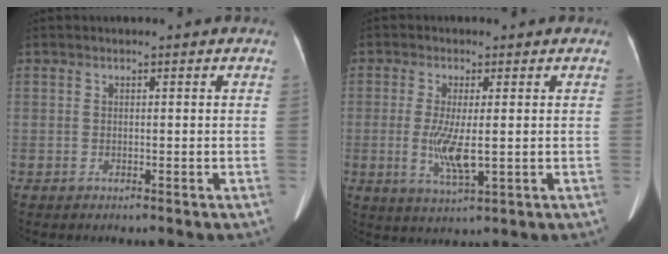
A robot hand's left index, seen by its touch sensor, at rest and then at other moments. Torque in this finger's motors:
{"motor_torque": [0.15, -0.08, 0.18, 0.07]}